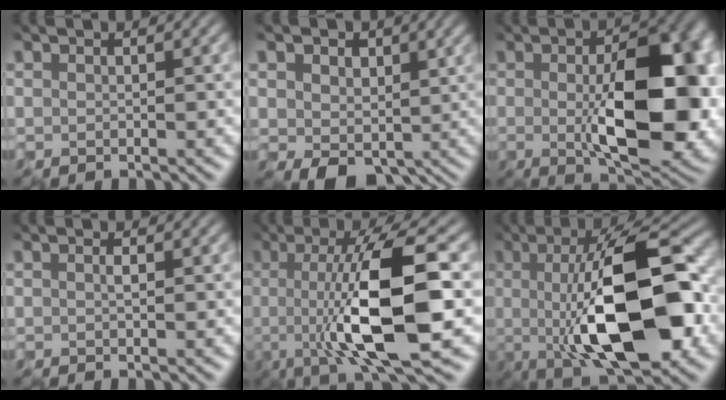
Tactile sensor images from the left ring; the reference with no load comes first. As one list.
[{"total": 5.8, "force": [-0.2, 4.5, 3.7], "torque": [-0.051, -0.003, -0.003]}, {"total": 11.6, "force": [-0.9, 4.8, 10.5], "torque": [-0.148, -0.010, -0.006]}, {"total": 0.6, "force": [-0.3, -0.1, 0.5], "torque": [-0.011, 0.001, -0.007]}, {"total": 11.1, "force": [-1.3, 2.2, 10.8], "torque": [-0.164, -0.007, -0.025]}, {"total": 12.7, "force": [-1.8, 3.8, 11.9], "torque": [-0.170, -0.006, -0.040]}]